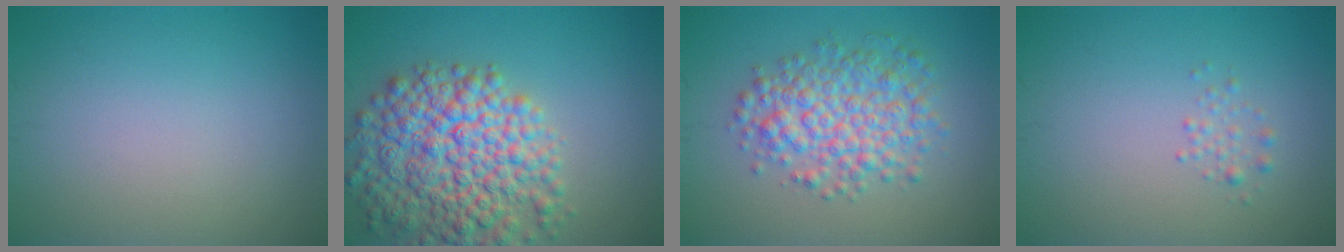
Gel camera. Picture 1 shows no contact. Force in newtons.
{"total": 9.5, "press": 9.5, "slide": 0.4}
{"total": 5.4, "press": 5.4, "slide": 0.1}
{"total": 1.0, "press": 1.0, "slide": 0.0}